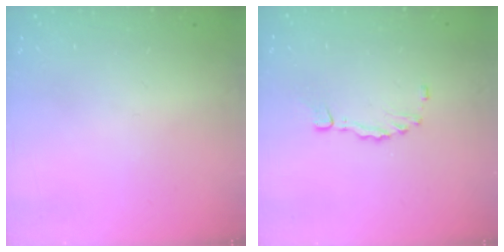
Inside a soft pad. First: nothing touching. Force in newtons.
{"total": 1.6, "press": 1.6, "slide": 0.2}